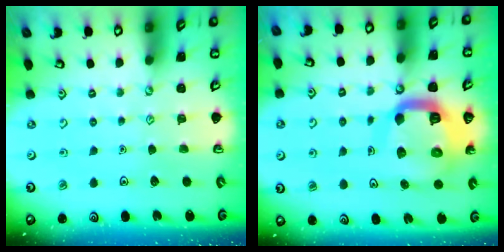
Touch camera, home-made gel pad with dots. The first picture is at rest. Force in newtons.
{"total": 15.5, "press": 15.4, "slide": 1.7}